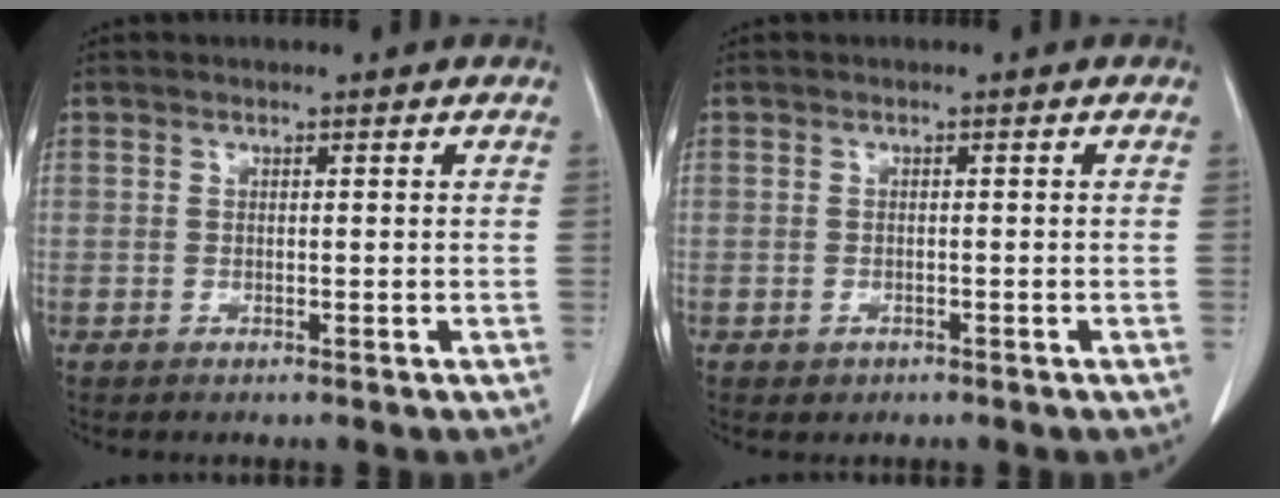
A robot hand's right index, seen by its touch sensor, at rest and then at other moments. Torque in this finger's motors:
{"motor_torque": [0.19, -0.14, 0.07, 0.01]}